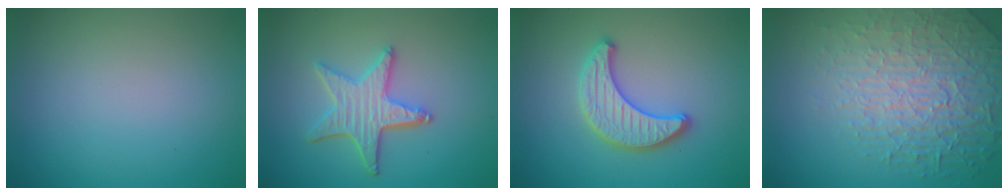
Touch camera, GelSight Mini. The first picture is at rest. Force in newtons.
{"total": 4.3, "press": 3.7, "slide": 2.2}
{"total": 3.3, "press": 3.3, "slide": 0.2}
{"total": 6.5, "press": 5.3, "slide": 3.8}